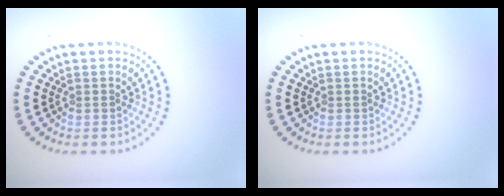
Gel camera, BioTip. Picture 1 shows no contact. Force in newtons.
{"total": 0.0}